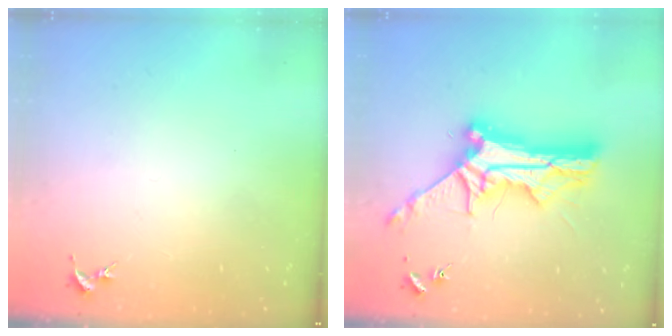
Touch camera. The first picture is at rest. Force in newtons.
{"total": 13.3, "press": 13.3, "slide": 1.1}